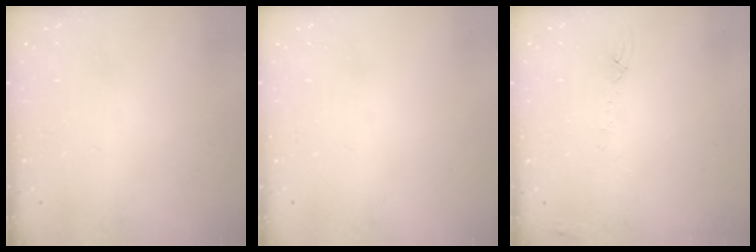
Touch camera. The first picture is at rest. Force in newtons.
{"total": 0.0}
{"total": 5.2, "press": 5.1, "slide": 0.7}